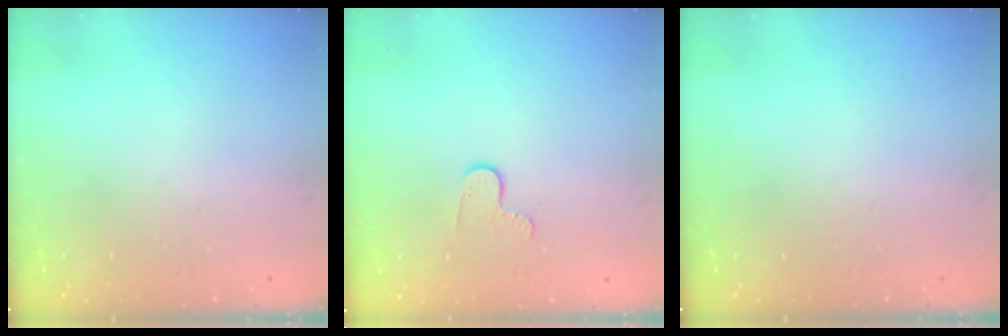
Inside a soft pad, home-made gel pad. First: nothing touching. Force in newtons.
{"total": 6.0, "press": 6.0, "slide": 0.5}
{"total": 0.0}